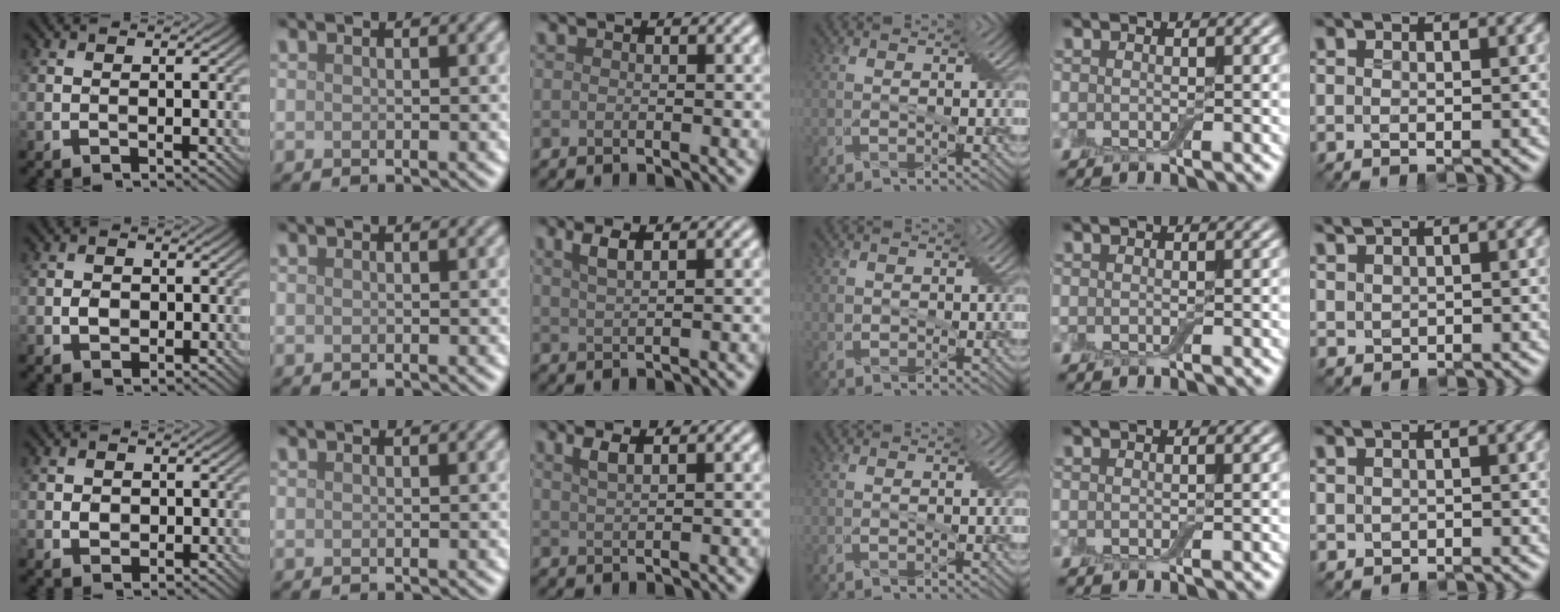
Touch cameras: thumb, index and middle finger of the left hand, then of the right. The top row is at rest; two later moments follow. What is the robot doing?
{"motion": "cut", "object": "cling film"}